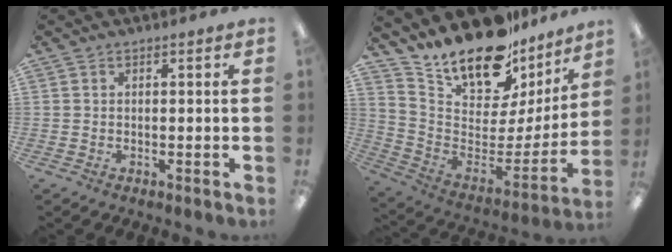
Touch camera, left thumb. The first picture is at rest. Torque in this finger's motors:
{"motor_torque": [0.60, 0.49, 1.09, -1.68, 0.27]}